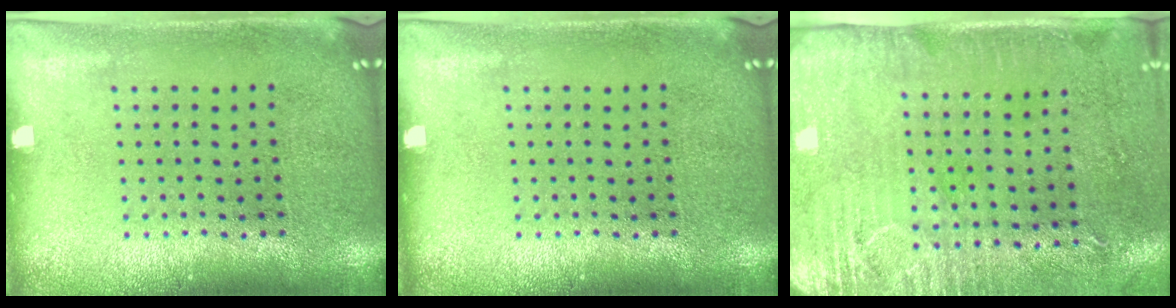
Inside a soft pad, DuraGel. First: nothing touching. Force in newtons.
{"total": 0.0}
{"total": 2.9, "press": 2.4, "slide": 1.6}